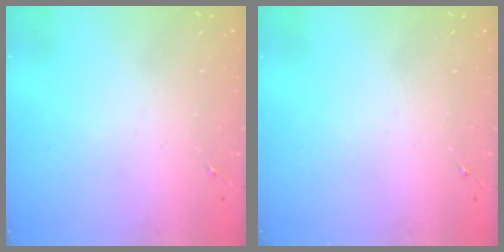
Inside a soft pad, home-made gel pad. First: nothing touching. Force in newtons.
{"total": 0.0}